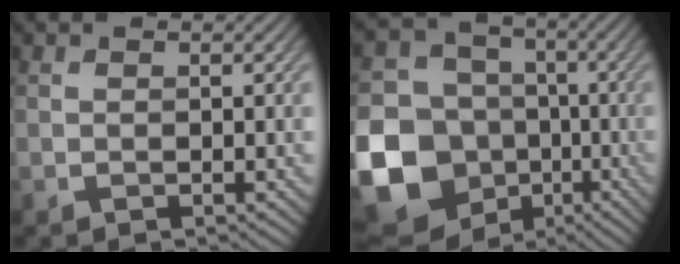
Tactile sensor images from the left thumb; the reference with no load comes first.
{"total": 20.4, "force": [-6.7, 17.7, 7.4], "torque": [-0.224, -0.045, -0.132]}